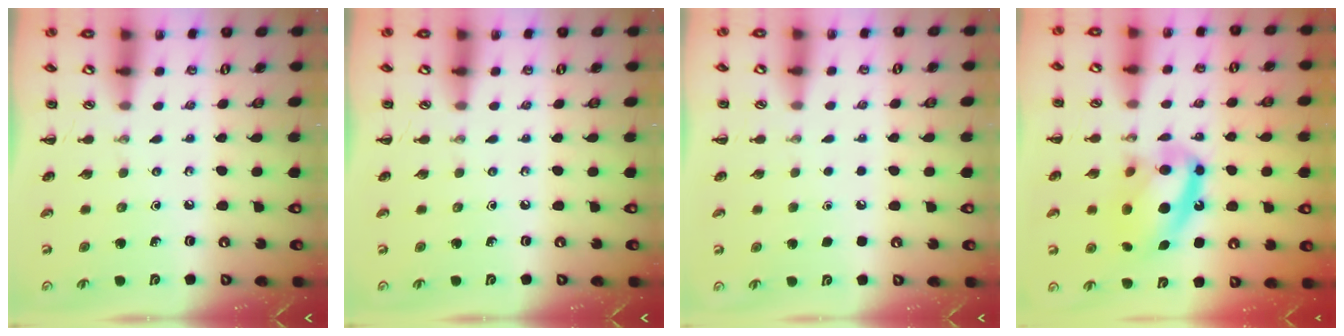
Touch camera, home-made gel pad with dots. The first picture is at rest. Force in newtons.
{"total": 0.0}
{"total": 1.8, "press": 1.8, "slide": 0.1}
{"total": 15.1, "press": 14.7, "slide": 3.7}